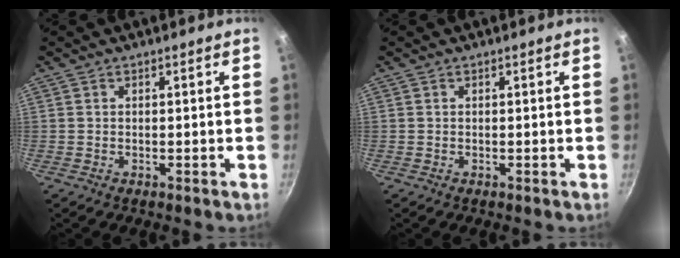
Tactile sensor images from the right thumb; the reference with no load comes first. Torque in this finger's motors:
{"motor_torque": [-0.23, 0.19, 0.14, 0.13, 0.03]}